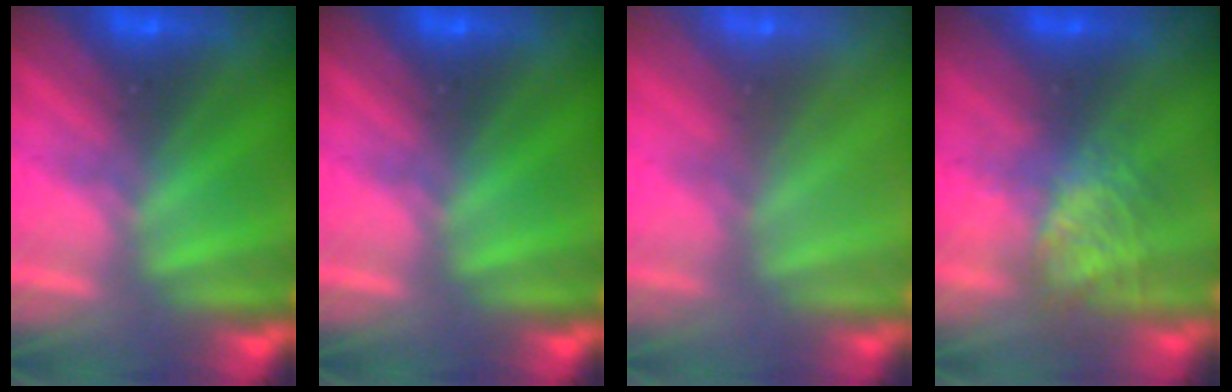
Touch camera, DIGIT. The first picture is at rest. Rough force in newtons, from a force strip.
{"total": 0.0}
{"total": 8.3}
{"total": 7.4}